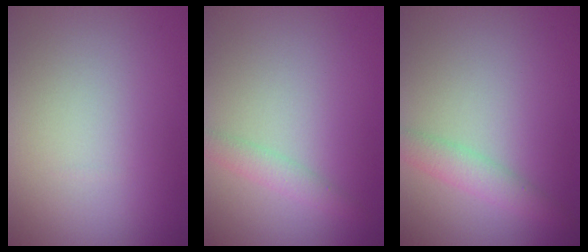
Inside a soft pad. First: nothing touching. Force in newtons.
{"total": 1.7, "press": 1.7, "slide": 0.1}
{"total": 2.4, "press": 2.4, "slide": 0.1}